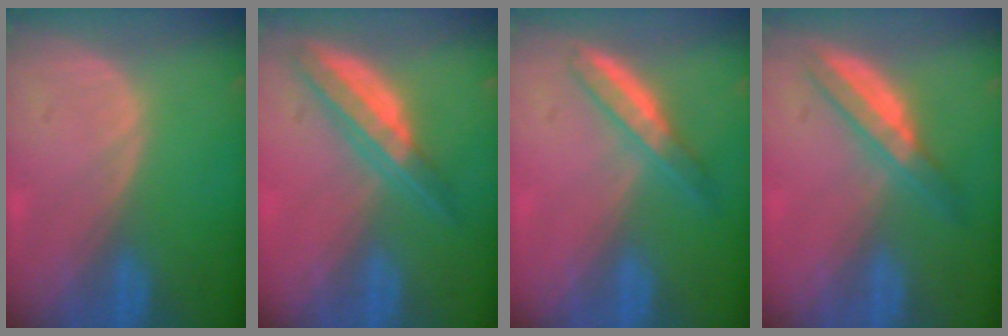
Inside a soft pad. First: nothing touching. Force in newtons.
{"total": 6.6, "press": 5.6, "slide": 3.4}
{"total": 5.1, "press": 4.6, "slide": 2.2}
{"total": 5.5, "press": 5.0, "slide": 2.2}